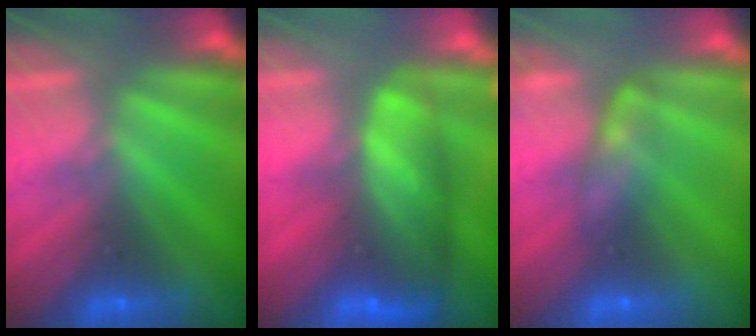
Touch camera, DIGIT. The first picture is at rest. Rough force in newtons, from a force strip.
{"total": 8.1}
{"total": 2.4}